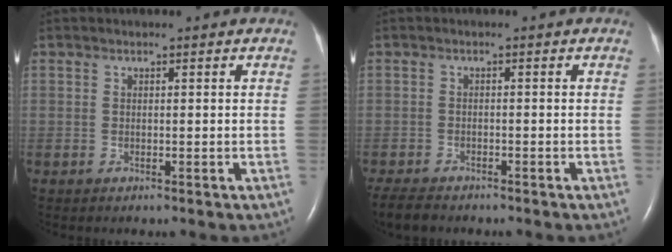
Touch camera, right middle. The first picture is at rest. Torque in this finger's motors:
{"motor_torque": [0.11, -0.12, -0.01, 0.00]}